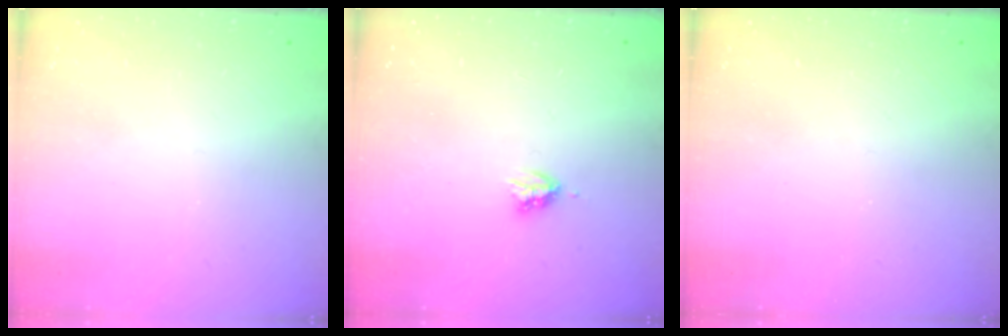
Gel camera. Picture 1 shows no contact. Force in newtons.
{"total": 2.9, "press": 2.9, "slide": 0.5}
{"total": 0.0}